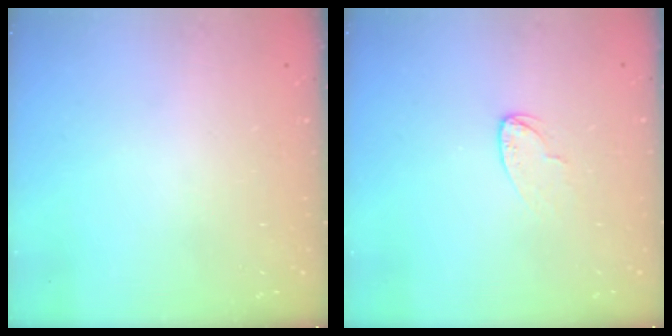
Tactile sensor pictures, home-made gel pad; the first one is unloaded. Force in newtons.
{"total": 3.7, "press": 3.7, "slide": 0.2}